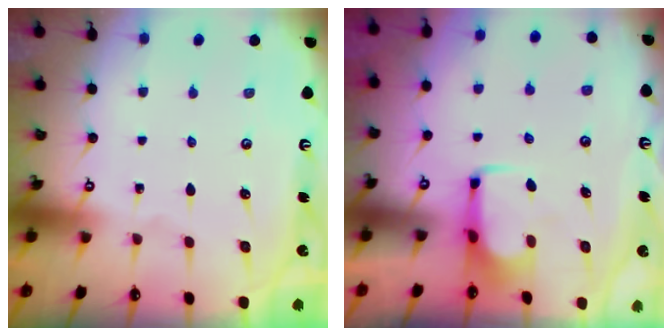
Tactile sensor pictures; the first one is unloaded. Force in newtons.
{"total": 2.2, "press": 2.1, "slide": 0.4}